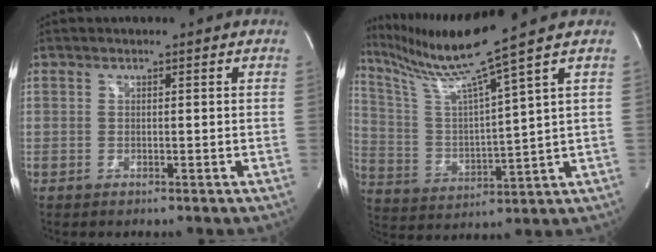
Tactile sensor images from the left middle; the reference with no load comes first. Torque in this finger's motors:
{"motor_torque": [-0.17, -0.25, -0.03, 0.05]}